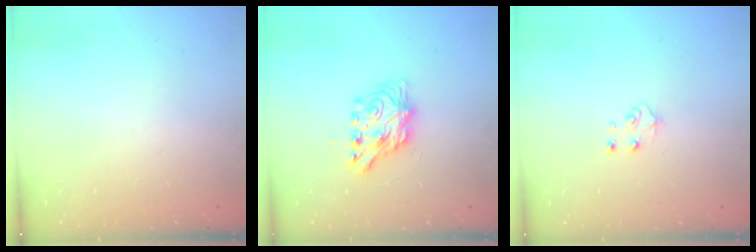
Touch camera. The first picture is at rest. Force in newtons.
{"total": 7.1, "press": 7.1, "slide": 0.3}
{"total": 4.8, "press": 4.8, "slide": 0.4}